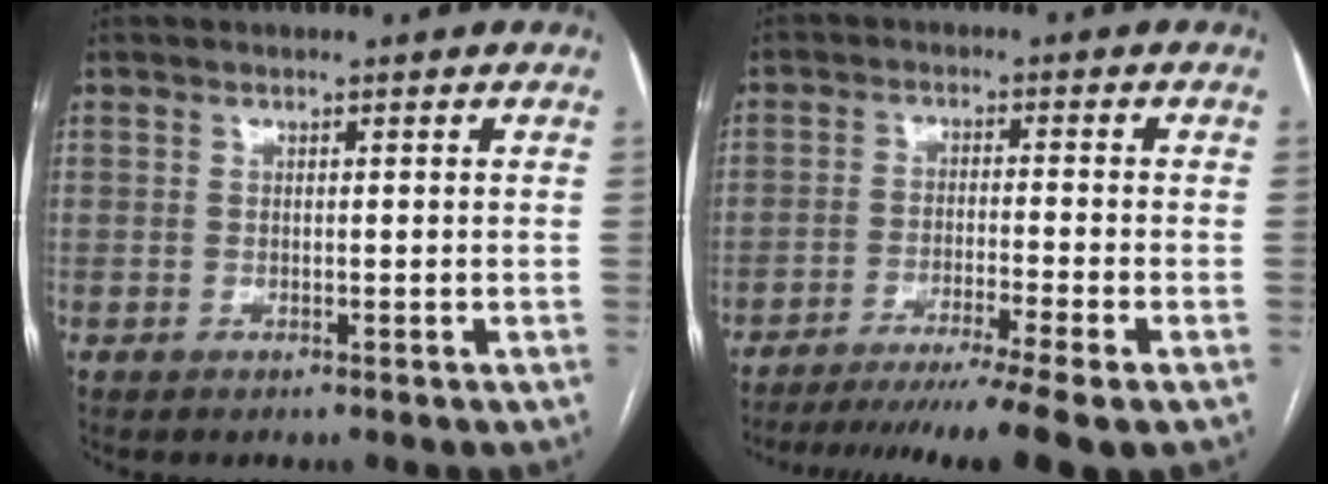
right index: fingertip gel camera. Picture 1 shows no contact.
{"total": 14.3, "force": [-11.5, -1.7, 8.3], "torque": [-0.118, -0.037, -0.179]}